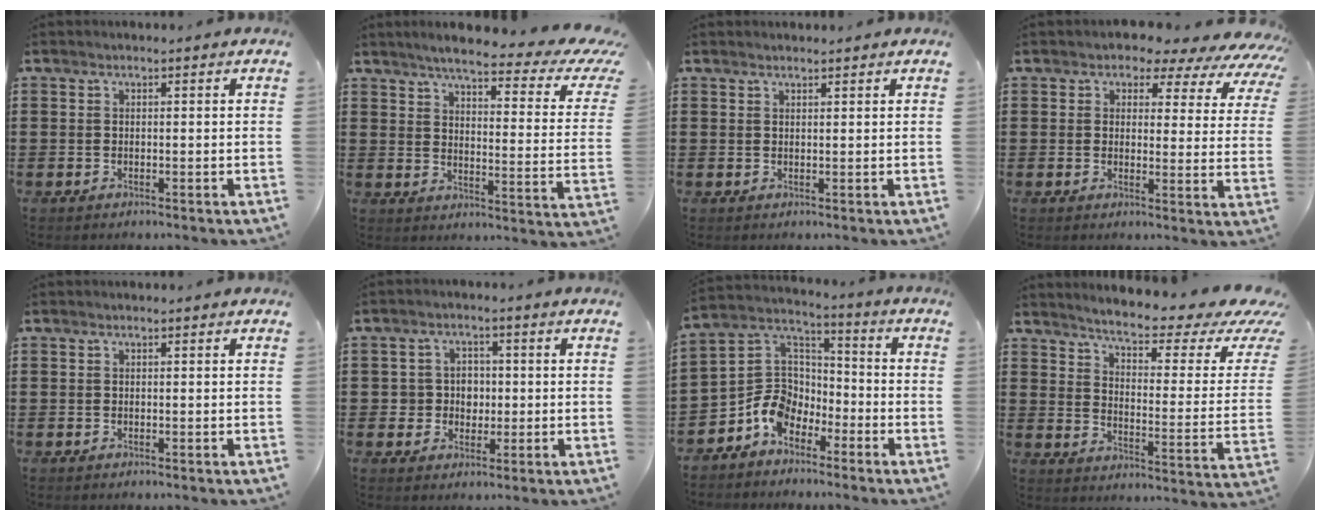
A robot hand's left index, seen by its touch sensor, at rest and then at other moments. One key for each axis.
{"total": 6.2, "fx": 4.7, "fy": 0.6, "fz": 3.9, "tx": -0.081, "ty": -0.035, "tz": 0.072}
{"total": 1.0, "fx": 1.0, "fy": 0.1, "fz": 0.2, "tx": -0.005, "ty": -0.001, "tz": 0.020}
{"total": 3.5, "fx": 2.8, "fy": 1.9, "fz": 1.0, "tx": -0.026, "ty": -0.019, "tz": 0.039}
{"total": 0.0}
{"total": 3.6, "fx": 0.0, "fy": 3.5, "fz": 1.1, "tx": -0.038, "ty": 0.010, "tz": -0.006}
{"total": 8.6, "fx": -5.4, "fy": 5.9, "fz": 3.1, "tx": -0.091, "ty": 0.014, "tz": -0.110}
{"total": 5.7, "fx": 4.1, "fy": 0.6, "fz": 3.8, "tx": -0.084, "ty": -0.034, "tz": 0.063}